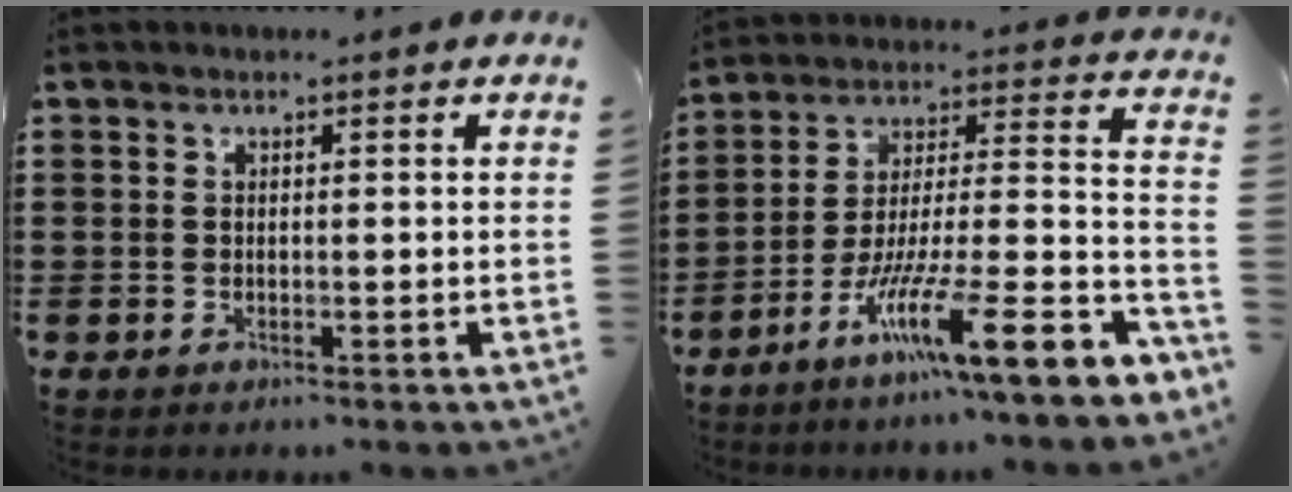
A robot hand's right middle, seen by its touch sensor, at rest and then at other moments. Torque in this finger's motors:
{"motor_torque": [2.14, 0.00, 1.05, 0.21]}